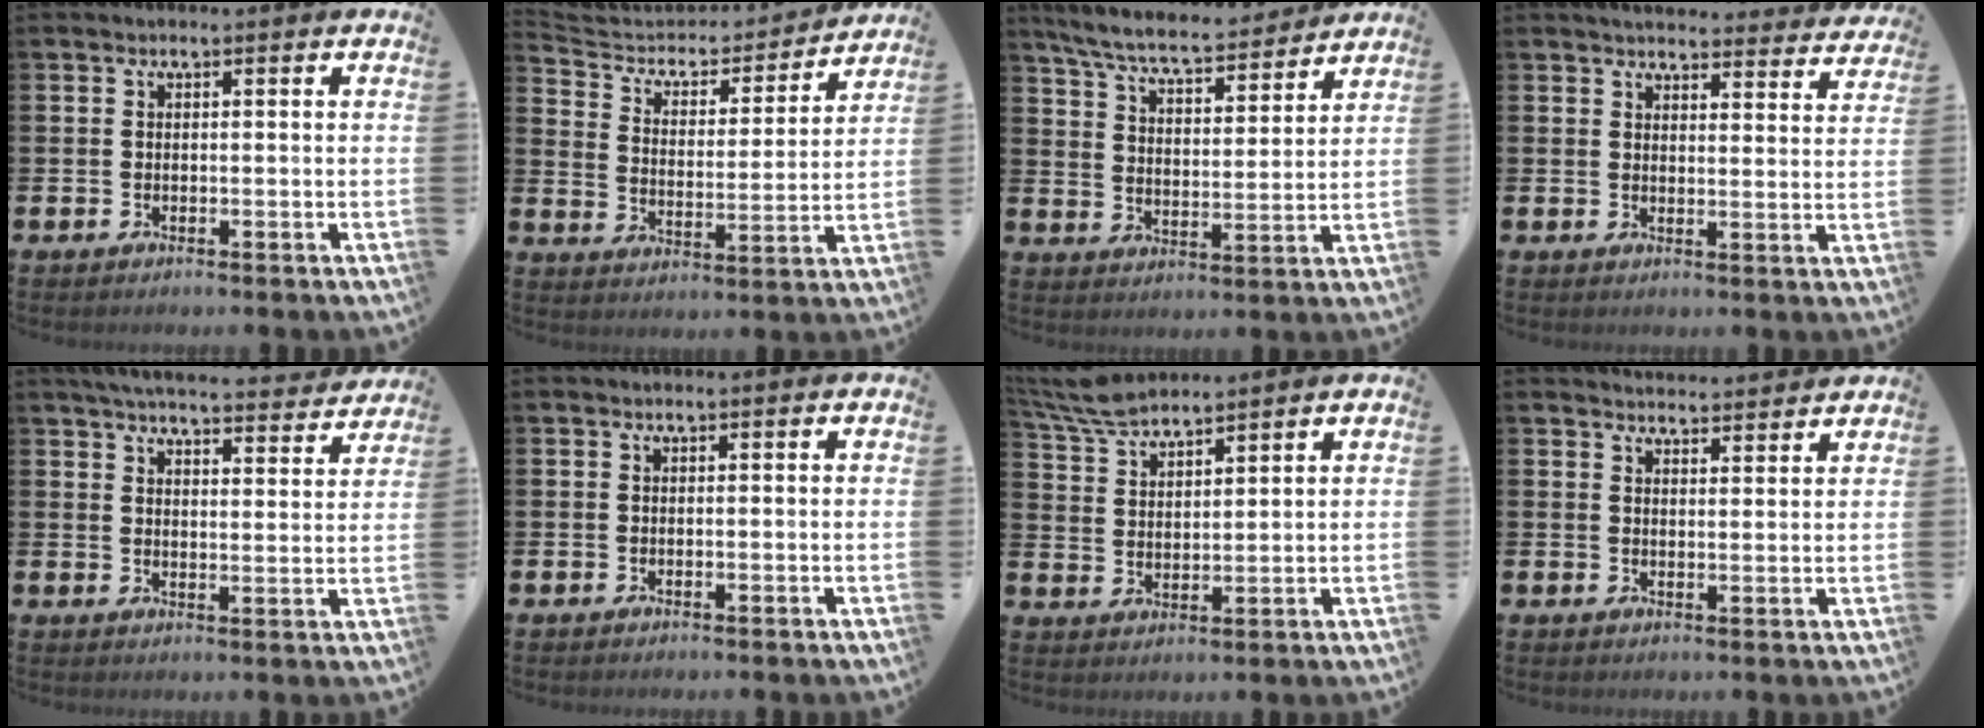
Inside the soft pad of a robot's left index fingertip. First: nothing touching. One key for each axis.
{"total": 5.0, "fx": 4.5, "fy": 1.9, "fz": 0.7, "tx": -0.046, "ty": -0.042, "tz": 0.069}
{"total": 7.2, "fx": 6.7, "fy": 0.9, "fz": 2.3, "tx": -0.079, "ty": -0.043, "tz": 0.116}
{"total": 4.1, "fx": 4.1, "fy": 0.6, "fz": 0.3, "tx": -0.004, "ty": -0.033, "tz": 0.070}
{"total": 5.3, "fx": 5.2, "fy": 0.5, "fz": 1.1, "tx": -0.035, "ty": -0.037, "tz": 0.089}
{"total": 0.0}
{"total": 6.4, "fx": 6.1, "fy": 0.9, "fz": 1.7, "tx": -0.057, "ty": -0.023, "tz": 0.113}
{"total": 3.4, "fx": 3.3, "fy": 0.3, "fz": -0.2, "tx": 0.000, "ty": -0.020, "tz": 0.060}